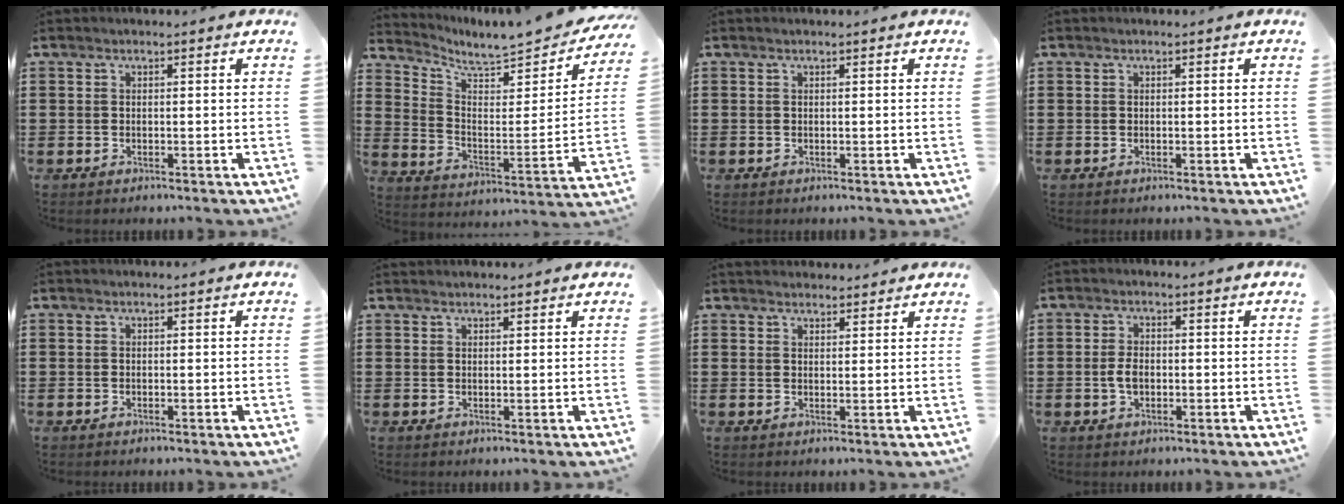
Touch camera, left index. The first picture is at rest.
{"total": 6.0, "force": [5.6, 1.0, 2.1], "torque": [-0.065, -0.045, 0.090]}
{"total": 0.0}
{"total": 0.0}
{"total": 0.0}
{"total": 1.1, "force": [1.1, 0.2, -0.1], "torque": [-0.001, 0.001, 0.021]}
{"total": 2.0, "force": [1.9, 0.4, -0.2], "torque": [-0.002, 0.001, 0.038]}
{"total": 2.9, "force": [-0.3, 1.7, 2.3], "torque": [-0.062, -0.002, -0.010]}